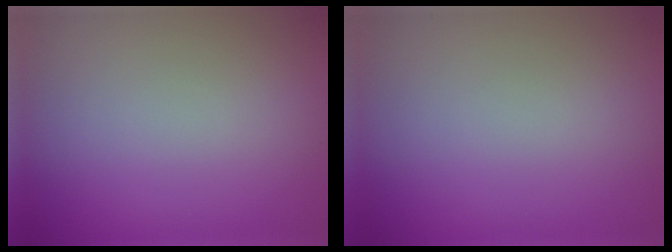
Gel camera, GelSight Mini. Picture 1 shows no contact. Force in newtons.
{"total": 0.0}